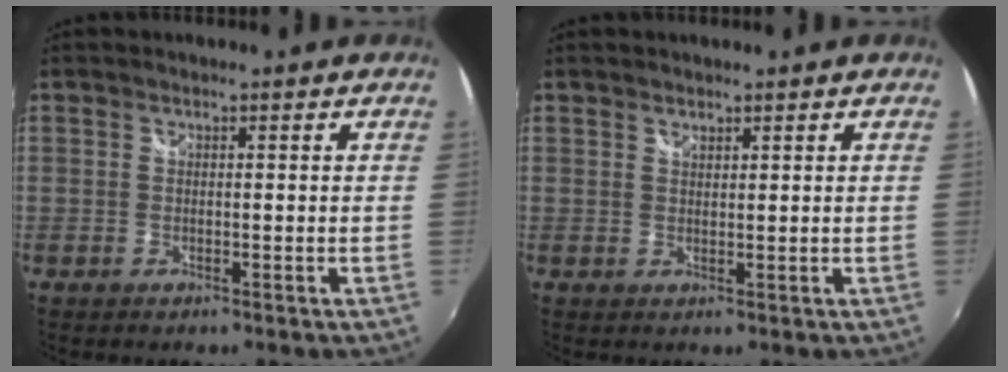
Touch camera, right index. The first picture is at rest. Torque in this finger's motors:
{"motor_torque": [-0.03, 0.16, -0.03, 0.00]}